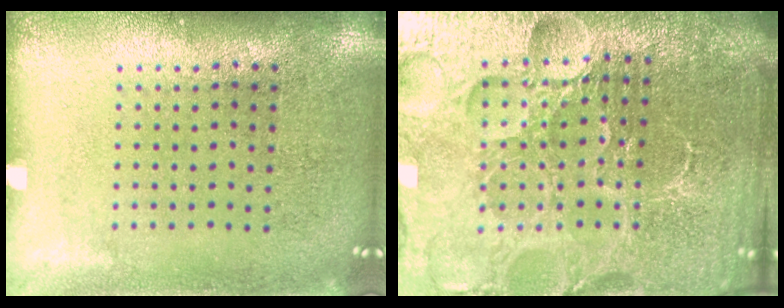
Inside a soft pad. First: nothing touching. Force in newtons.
{"total": 6.5, "press": 5.9, "slide": 2.9}